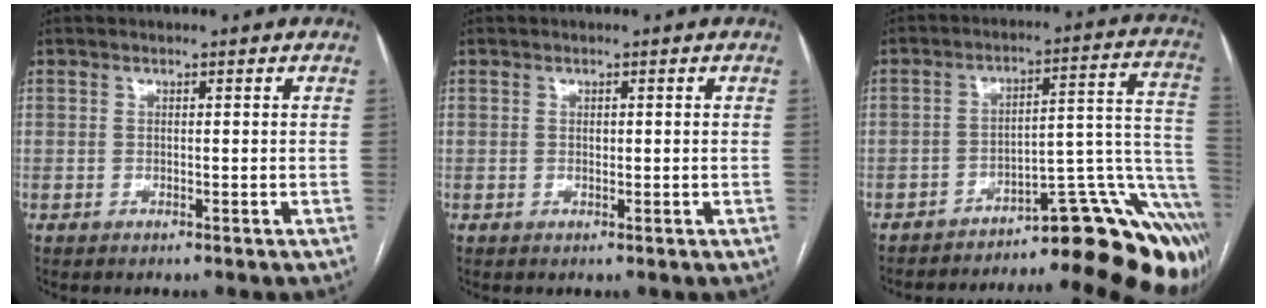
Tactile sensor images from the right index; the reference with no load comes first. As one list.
[{"total": 0.5, "force": [0.0, 0.3, 0.4], "torque": [-0.009, 0.001, 0.003]}, {"total": 25.3, "force": [-17.1, 6.2, 17.6], "torque": [-0.108, 0.038, -0.221]}]